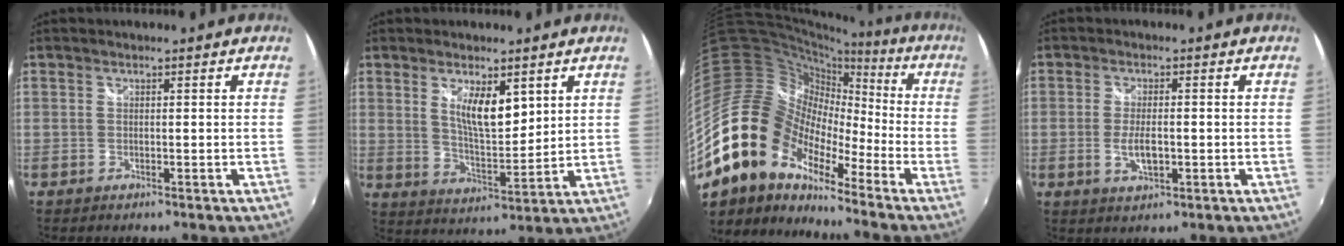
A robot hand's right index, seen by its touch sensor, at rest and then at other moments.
{"total": 8.4, "force": [3.6, 3.1, 6.8], "torque": [-0.115, -0.007, 0.068]}
{"total": 17.6, "force": [-12.2, 10.0, 7.7], "torque": [-0.147, 0.000, -0.243]}
{"total": 4.6, "force": [-1.0, 1.8, 4.1], "torque": [-0.082, -0.006, -0.017]}